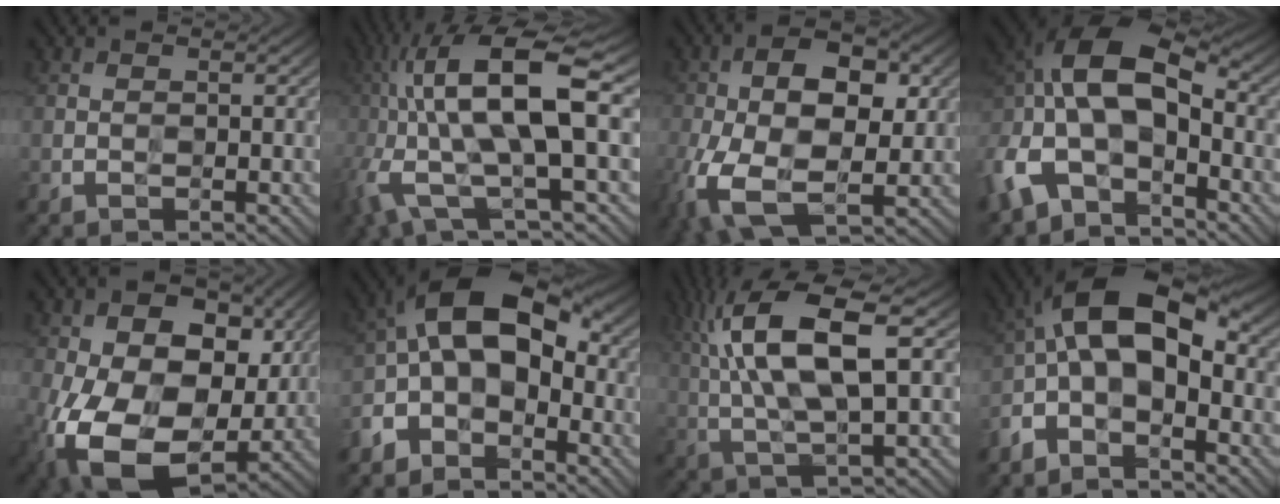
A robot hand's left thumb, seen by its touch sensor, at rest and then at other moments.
{"total": 14.5, "force": [-0.1, 3.1, 14.2], "torque": [-0.287, 0.019, -0.004]}
{"total": 13.9, "force": [-2.1, 7.9, 11.2], "torque": [-0.242, -0.014, -0.043]}
{"total": 14.1, "force": [-3.7, 8.6, 10.6], "torque": [-0.218, 0.006, -0.085]}
{"total": 17.2, "force": [-1.8, 11.4, 12.8], "torque": [-0.238, -0.038, -0.029]}
{"total": 11.4, "force": [-3.0, 6.9, 8.6], "torque": [-0.158, 0.019, -0.076]}
{"total": 13.2, "force": [3.7, 3.9, 12.0], "torque": [-0.252, 0.014, 0.071]}
{"total": 11.2, "force": [-2.2, 5.6, 9.5], "torque": [-0.184, 0.022, -0.059]}